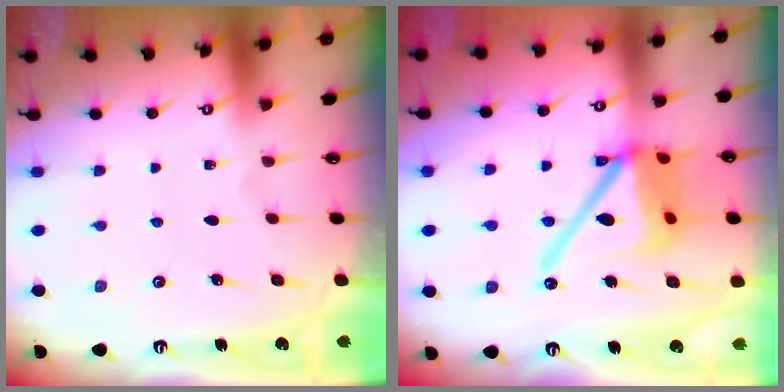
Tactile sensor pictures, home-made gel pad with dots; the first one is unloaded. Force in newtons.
{"total": 17.1, "press": 16.9, "slide": 2.6}